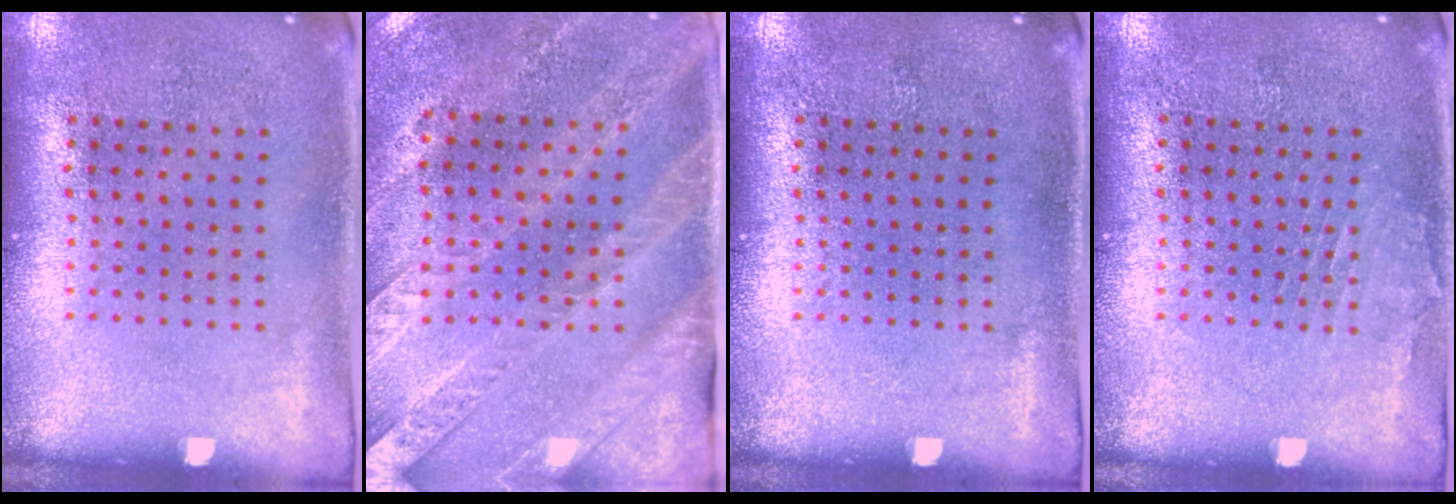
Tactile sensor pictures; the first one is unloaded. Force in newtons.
{"total": 2.7, "press": 2.4, "slide": 1.2}
{"total": 0.0}
{"total": 0.7, "press": 0.7, "slide": 0.1}